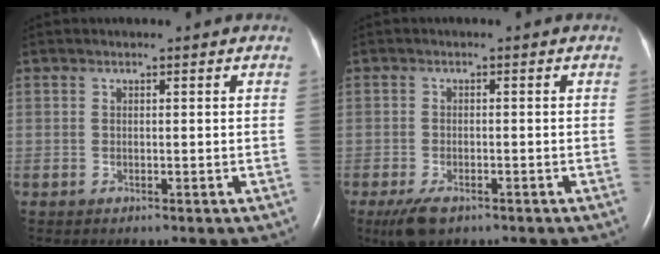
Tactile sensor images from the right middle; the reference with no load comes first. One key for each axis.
{"total": 4.1, "fx": -2.7, "fy": 1.7, "fz": 2.7, "tx": -0.059, "ty": -0.009, "tz": -0.043}